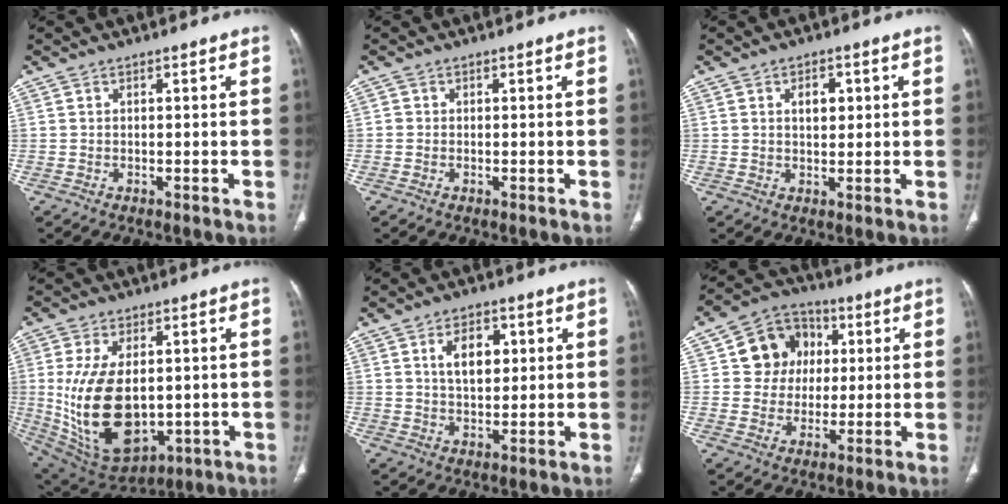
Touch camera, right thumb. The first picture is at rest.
{"total": 0.6, "force": [-0.1, 0.5, 0.1], "torque": [0.003, 0.004, -0.006]}
{"total": 3.8, "force": [1.1, 2.4, 2.7], "torque": [-0.025, -0.001, 0.017]}
{"total": 18.7, "force": [-0.2, 10.8, 15.2], "torque": [-0.281, -0.014, 0.029]}
{"total": 7.4, "force": [2.2, 4.4, 5.5], "torque": [-0.066, -0.006, 0.039]}
{"total": 10.9, "force": [2.2, 9.9, 4.1], "torque": [-0.018, 0.005, 0.033]}